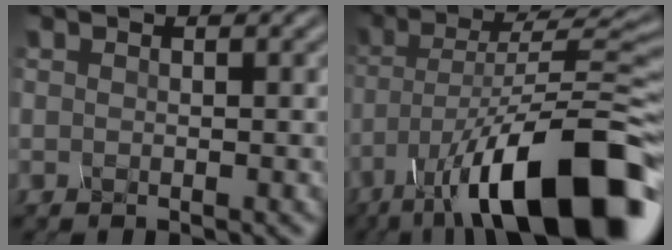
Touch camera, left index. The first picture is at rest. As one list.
[{"total": 13.5, "force": [-6.9, 5.1, 10.4], "torque": [-0.180, 0.002, -0.099]}]